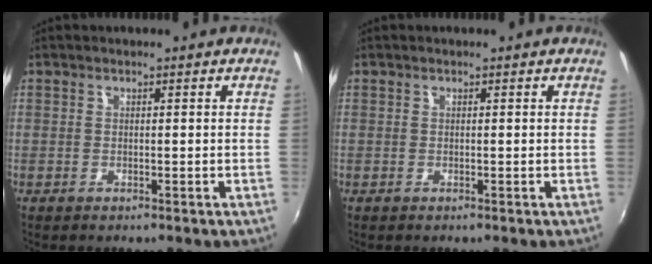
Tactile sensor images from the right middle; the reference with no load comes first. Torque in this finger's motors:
{"motor_torque": [-0.01, -0.01, 0.00, 0.00]}